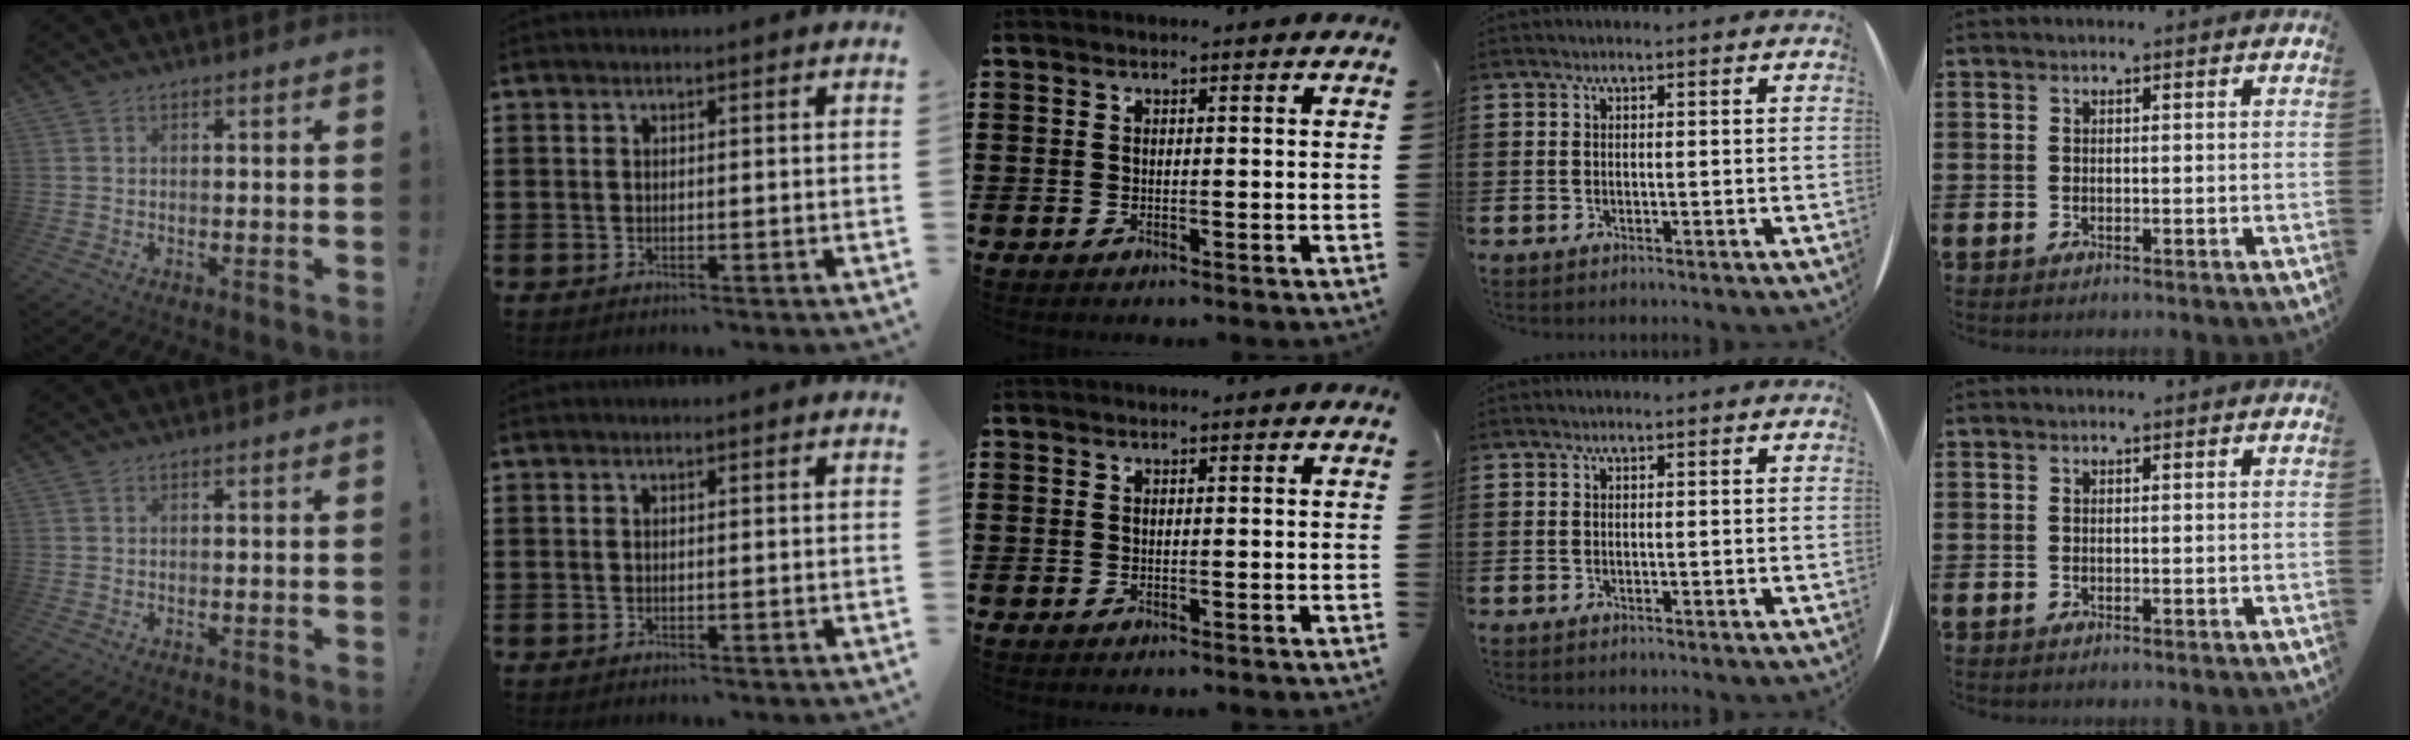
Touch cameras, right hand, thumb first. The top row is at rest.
{}